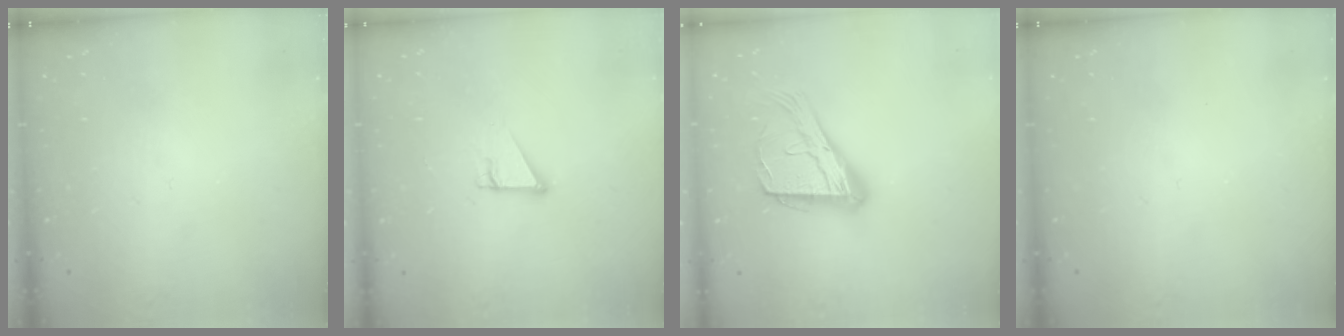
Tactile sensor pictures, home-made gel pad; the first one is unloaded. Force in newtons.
{"total": 3.1, "press": 3.1, "slide": 0.2}
{"total": 17.9, "press": 17.8, "slide": 1.9}
{"total": 0.0}